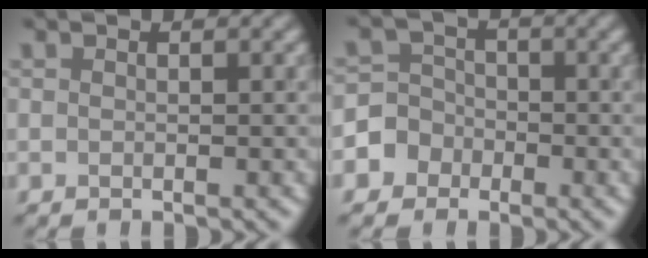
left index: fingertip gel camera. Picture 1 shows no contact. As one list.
[{"total": 3.9, "force": [-1.8, 3.5, 0.2], "torque": [0.025, 0.006, -0.053]}]